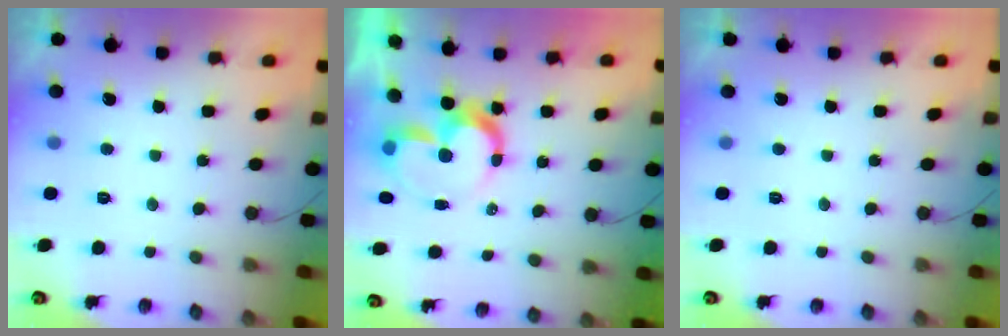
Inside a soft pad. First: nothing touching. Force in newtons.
{"total": 10.3, "press": 10.2, "slide": 0.8}
{"total": 1.8, "press": 1.8, "slide": 0.0}